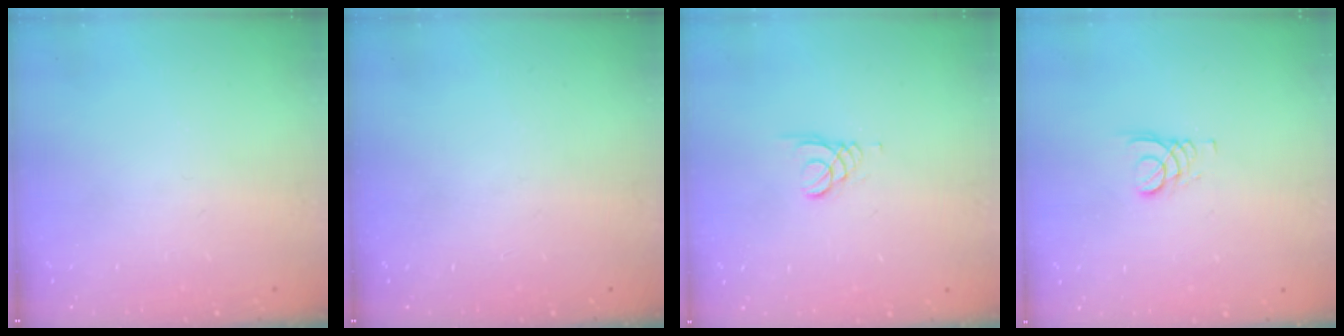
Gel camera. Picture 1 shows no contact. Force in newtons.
{"total": 0.0}
{"total": 1.5, "press": 1.5, "slide": 0.1}
{"total": 2.1, "press": 2.1, "slide": 0.1}